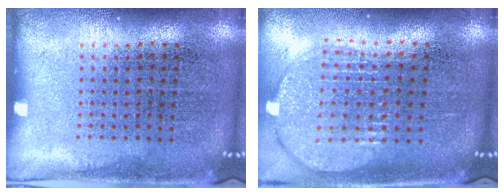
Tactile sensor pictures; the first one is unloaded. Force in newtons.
{"total": 2.0, "press": 1.6, "slide": 1.1}